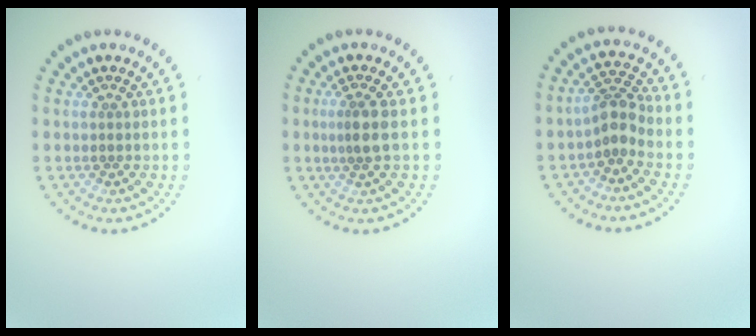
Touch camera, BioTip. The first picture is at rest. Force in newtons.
{"total": 2.1, "press": 1.6, "slide": 1.3}
{"total": 2.5, "press": 2.0, "slide": 1.6}